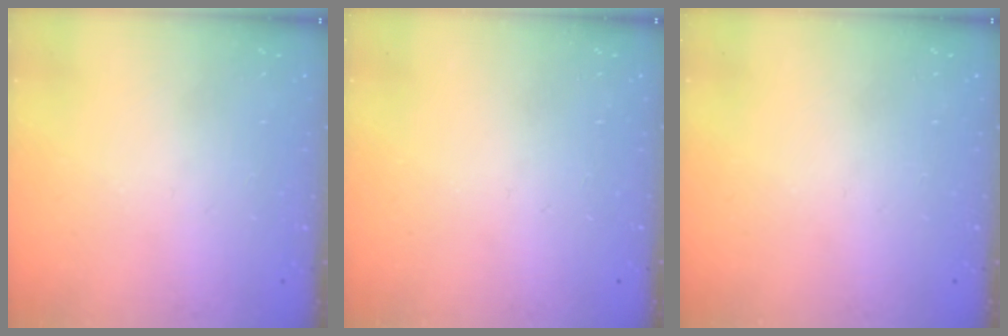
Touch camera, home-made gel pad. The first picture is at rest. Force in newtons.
{"total": 0.0}
{"total": 0.0}